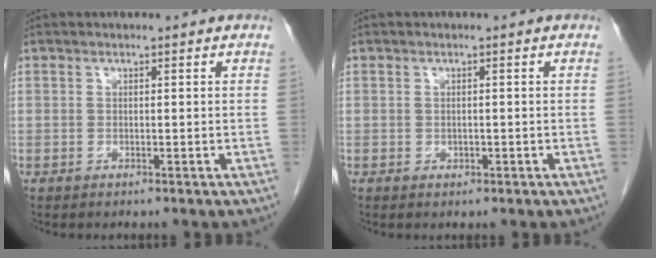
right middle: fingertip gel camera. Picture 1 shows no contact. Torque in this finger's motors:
{"motor_torque": [-0.14, -0.13, -0.07, -0.01]}